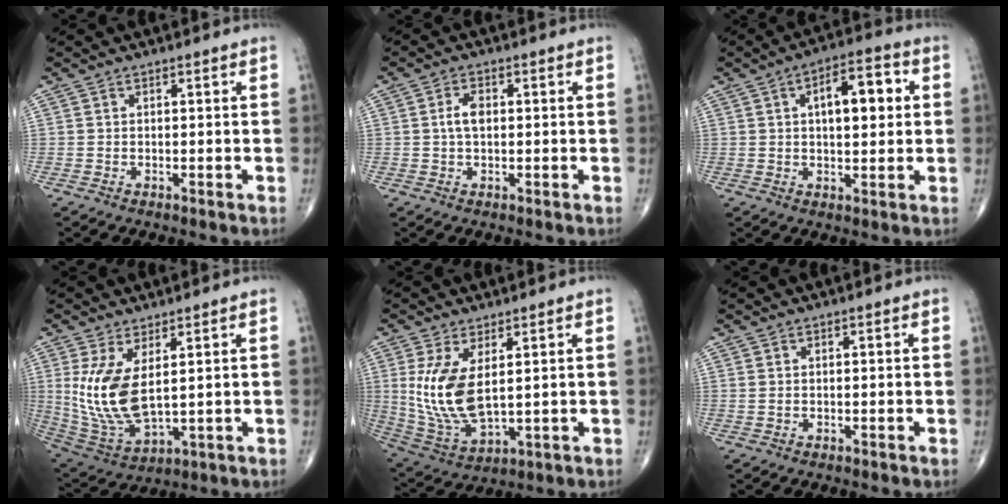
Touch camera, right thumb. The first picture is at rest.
{"total": 3.2, "force": [0.3, 1.8, 2.6], "torque": [-0.054, 0.005, 0.002]}
{"total": 10.3, "force": [2.2, 4.6, 8.9], "torque": [-0.112, 0.012, 0.027]}
{"total": 12.7, "force": [2.6, 5.4, 11.2], "torque": [-0.239, -0.028, 0.072]}
{"total": 12.4, "force": [2.4, 5.6, 10.9], "torque": [-0.228, -0.023, 0.067]}
{"total": 0.5, "force": [0.1, 0.2, 0.4], "torque": [-0.016, 0.004, 0.005]}